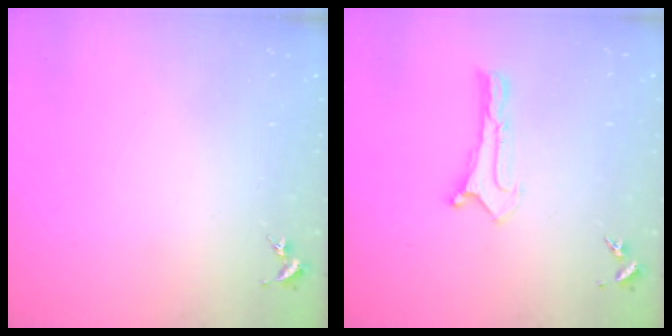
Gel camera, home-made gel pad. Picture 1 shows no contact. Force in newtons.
{"total": 0.0}